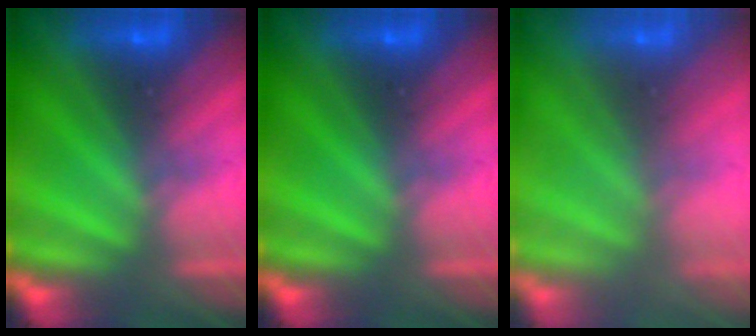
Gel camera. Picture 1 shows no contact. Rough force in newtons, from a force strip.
{"total": 0.0}
{"total": 8.0}